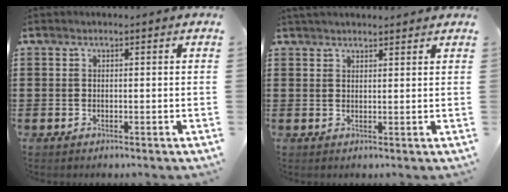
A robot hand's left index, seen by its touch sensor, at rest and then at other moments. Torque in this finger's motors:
{"motor_torque": [2.14, 0.00, 0.36, 0.14]}